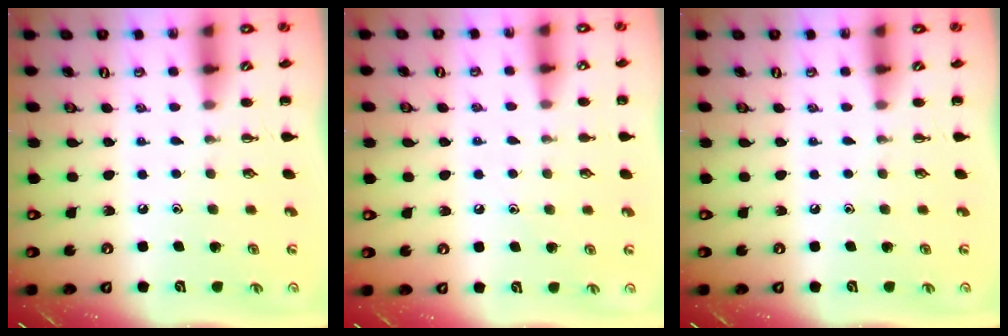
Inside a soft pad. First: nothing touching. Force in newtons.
{"total": 5.4, "press": 5.2, "slide": 1.6}
{"total": 0.0}